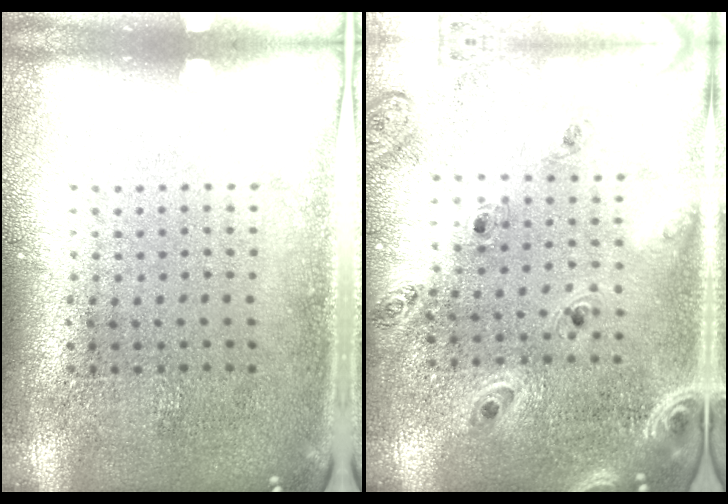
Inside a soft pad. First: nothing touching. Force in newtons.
{"total": 1.3, "press": 1.3, "slide": 0.2}